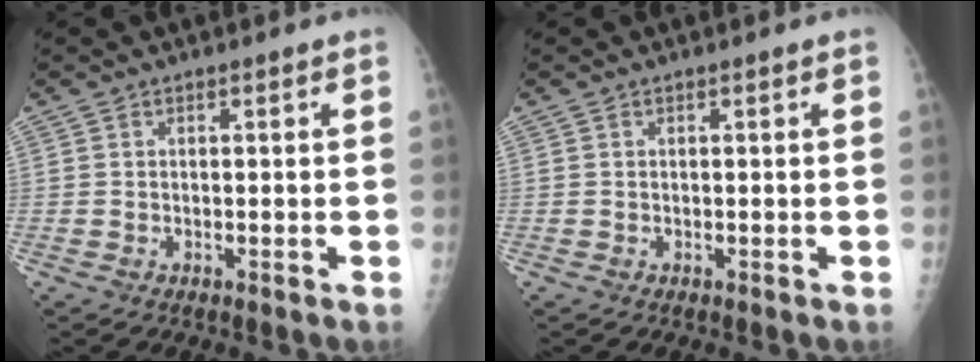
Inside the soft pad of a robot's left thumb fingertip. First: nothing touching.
{"total": 0.0}